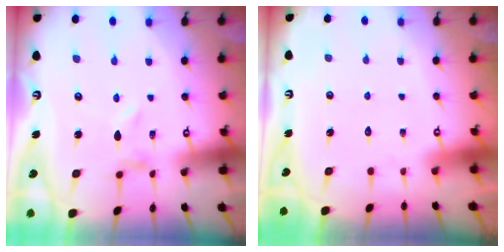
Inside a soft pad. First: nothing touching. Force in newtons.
{"total": 1.6, "press": 1.6, "slide": 0.1}